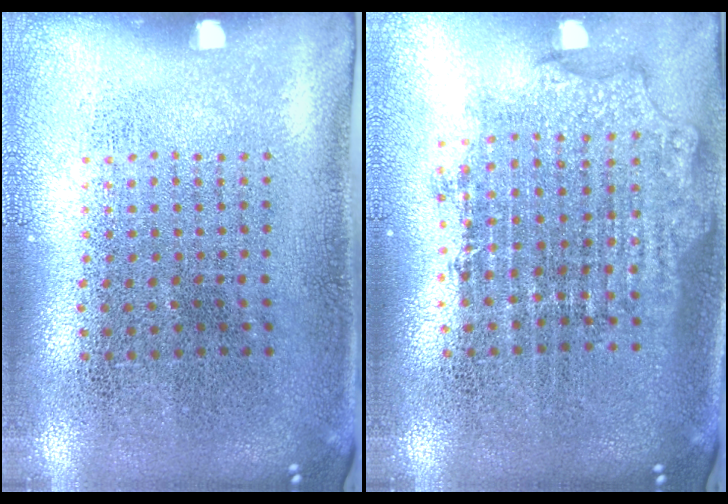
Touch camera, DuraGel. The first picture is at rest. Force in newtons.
{"total": 1.8, "press": 1.4, "slide": 1.1}